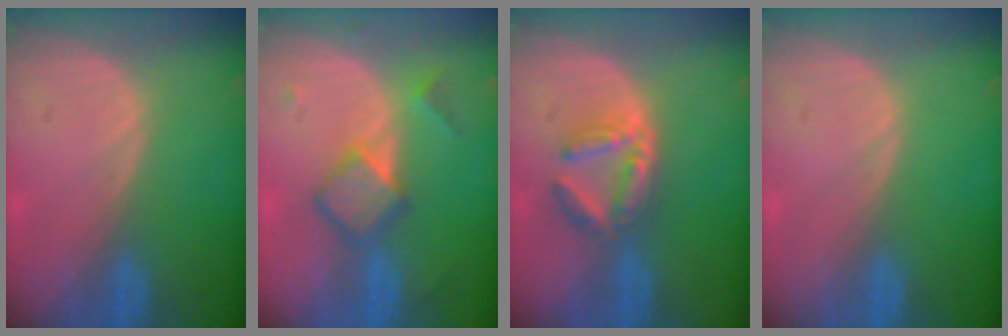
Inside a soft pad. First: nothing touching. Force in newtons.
{"total": 5.4, "press": 5.4, "slide": 0.1}
{"total": 5.6, "press": 5.4, "slide": 1.3}
{"total": 0.0}